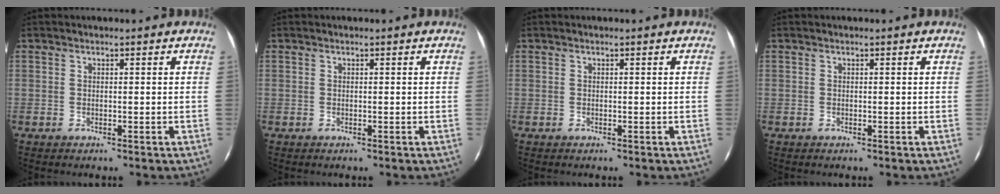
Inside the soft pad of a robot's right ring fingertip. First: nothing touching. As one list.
[{"total": 0.0}, {"total": 0.0}, {"total": 0.0}]